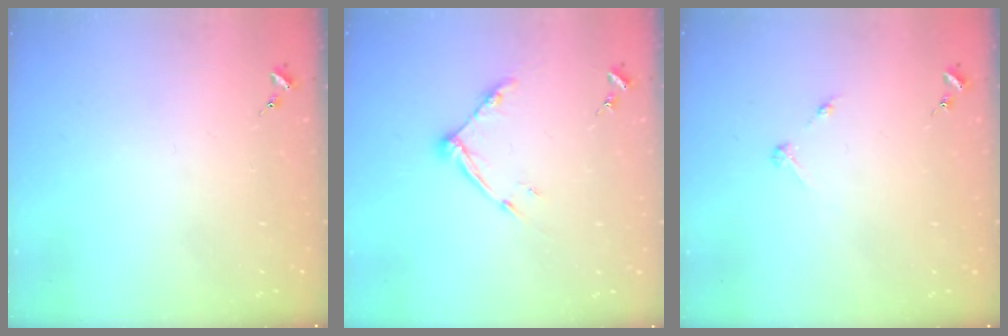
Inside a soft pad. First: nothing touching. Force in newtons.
{"total": 9.3, "press": 9.3, "slide": 0.4}
{"total": 2.7, "press": 2.7, "slide": 0.3}